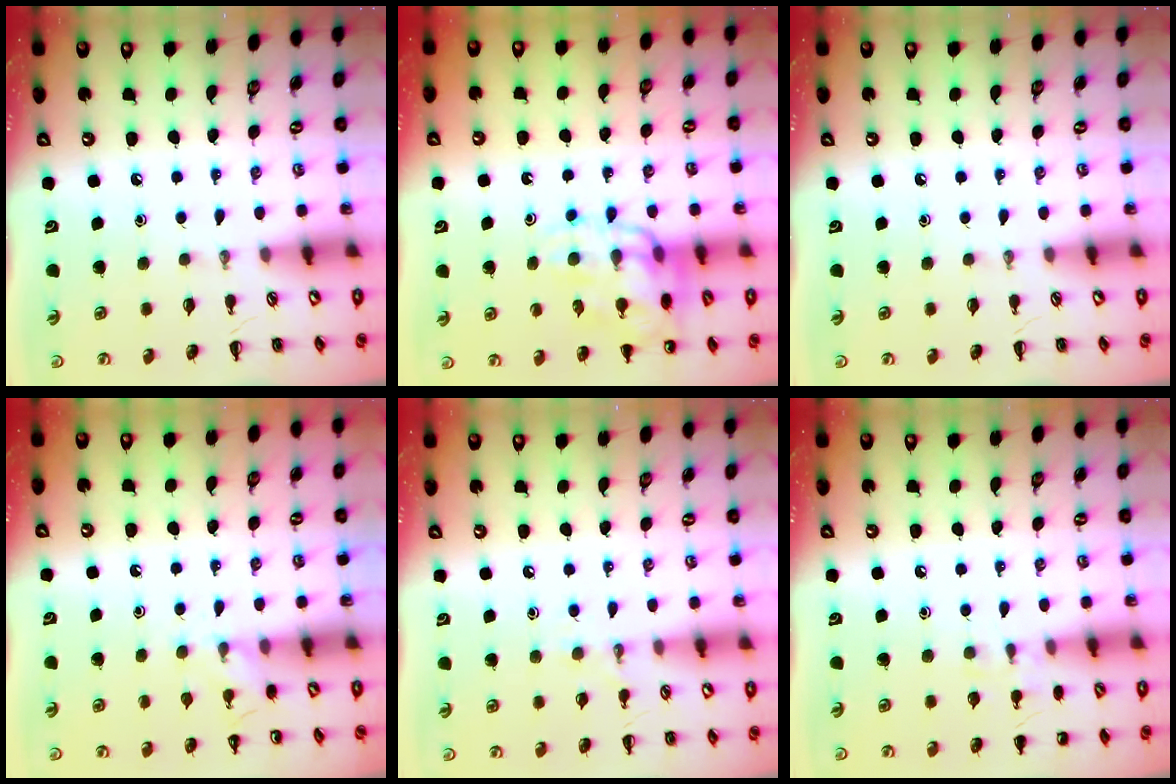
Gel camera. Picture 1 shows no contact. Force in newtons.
{"total": 15.2, "press": 15.0, "slide": 2.7}
{"total": 0.0}
{"total": 6.6, "press": 6.3, "slide": 2.1}
{"total": 6.6, "press": 6.4, "slide": 1.6}
{"total": 6.8, "press": 6.5, "slide": 2.0}